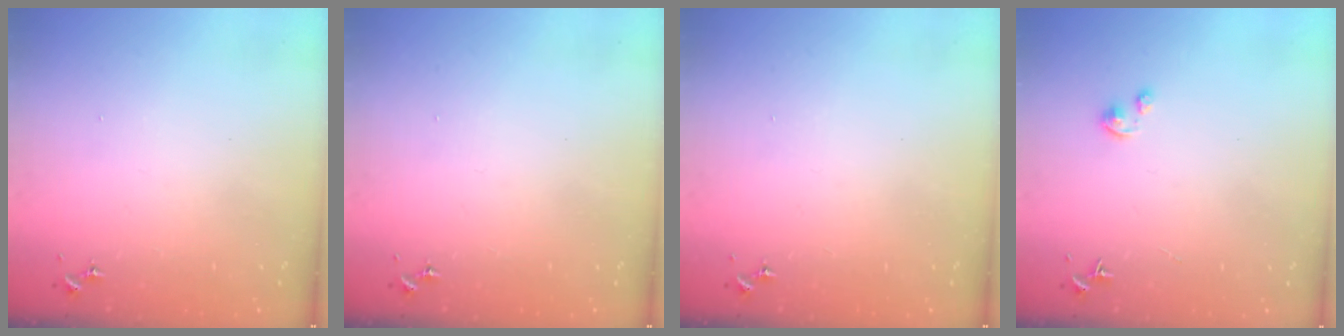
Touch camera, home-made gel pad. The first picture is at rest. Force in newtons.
{"total": 0.0}
{"total": 0.0}
{"total": 2.6, "press": 2.6, "slide": 0.2}